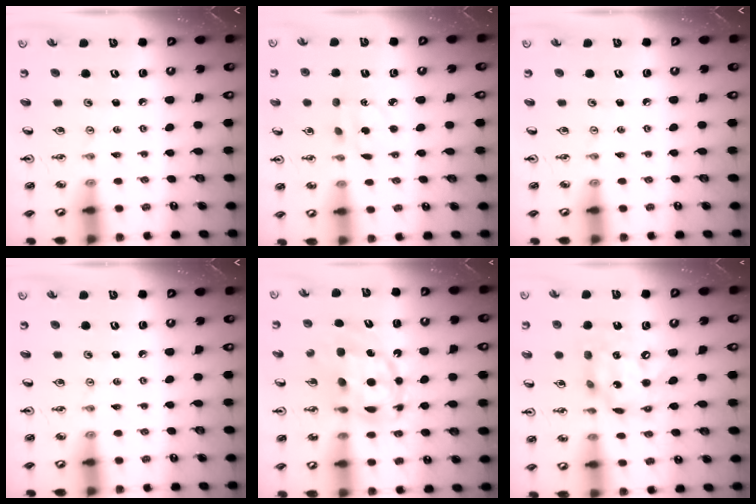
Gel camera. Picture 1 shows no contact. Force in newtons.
{"total": 3.5, "press": 3.4, "slide": 0.7}
{"total": 0.0}
{"total": 0.0}
{"total": 11.9, "press": 11.9, "slide": 1.0}
{"total": 14.0, "press": 13.9, "slide": 1.1}